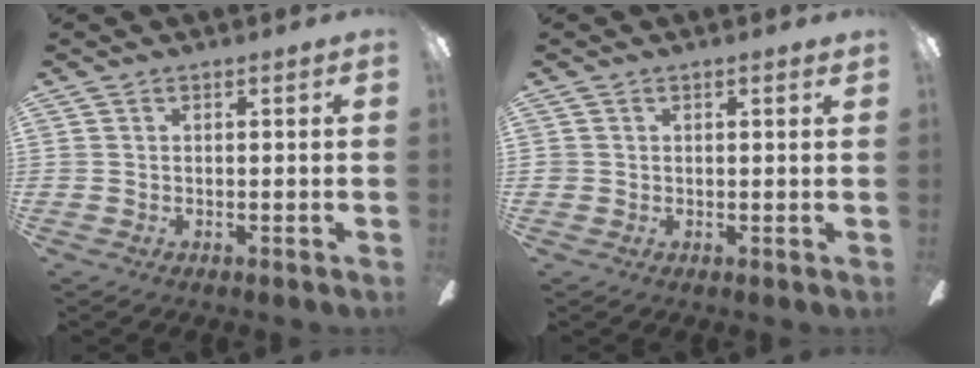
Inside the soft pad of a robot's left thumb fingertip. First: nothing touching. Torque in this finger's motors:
{"motor_torque": [-0.28, 0.32, -0.18, 0.16, 0.00]}